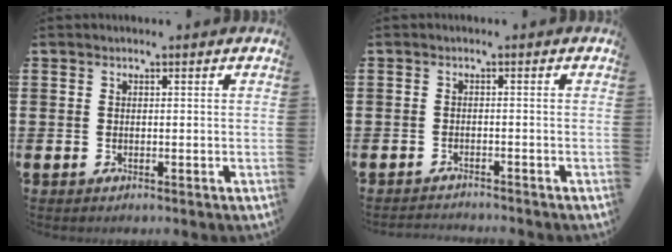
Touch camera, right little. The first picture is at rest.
{"total": 1.3, "force": [-1.2, -0.1, -0.1], "torque": [-0.002, 0.002, -0.026]}